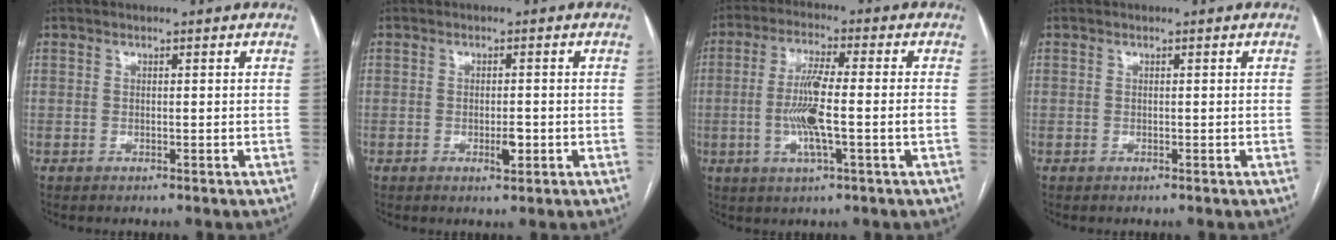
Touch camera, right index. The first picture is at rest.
{"total": 2.2, "force": [-0.7, 0.7, 2.0], "torque": [-0.034, -0.001, -0.008]}
{"total": 8.9, "force": [-1.6, 0.3, 8.8], "torque": [-0.173, 0.002, -0.031]}
{"total": 0.0}